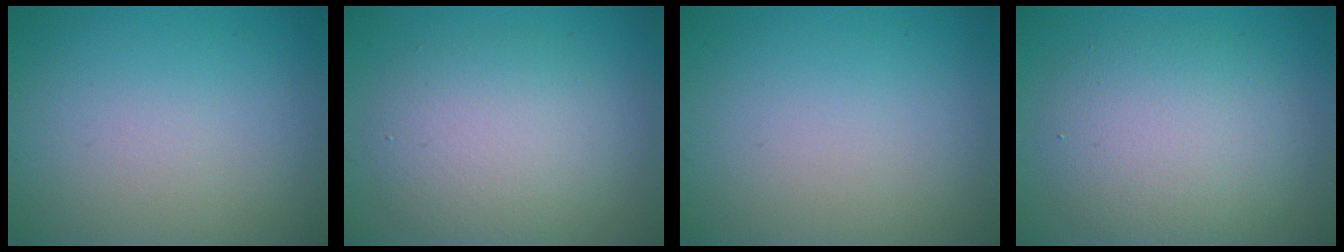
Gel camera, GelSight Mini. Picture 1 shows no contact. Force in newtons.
{"total": 5.1, "press": 5.1, "slide": 0.1}
{"total": 0.0}
{"total": 5.8, "press": 5.8, "slide": 0.4}